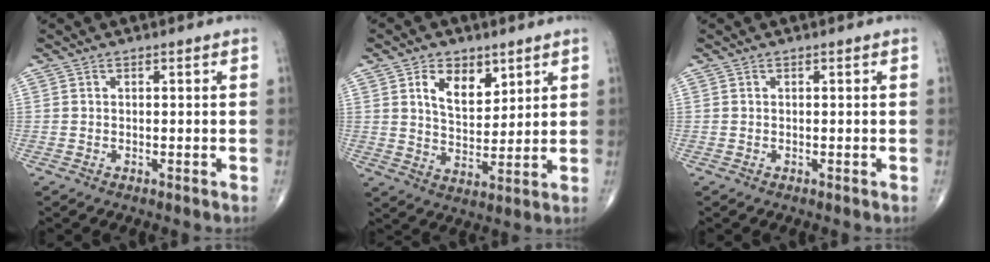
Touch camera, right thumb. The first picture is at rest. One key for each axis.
{"total": 8.5, "fx": 4.2, "fy": 5.1, "fz": 5.4, "tx": -0.067, "ty": -0.030, "tz": 0.077}
{"total": 0.0}